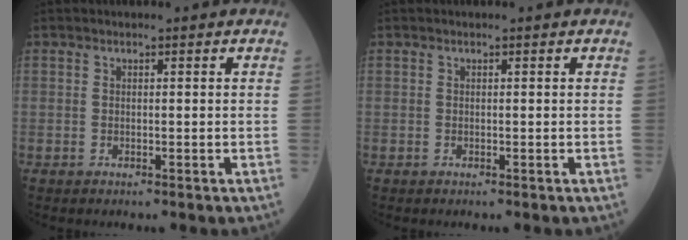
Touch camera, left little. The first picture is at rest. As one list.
[{"total": 0.0}]